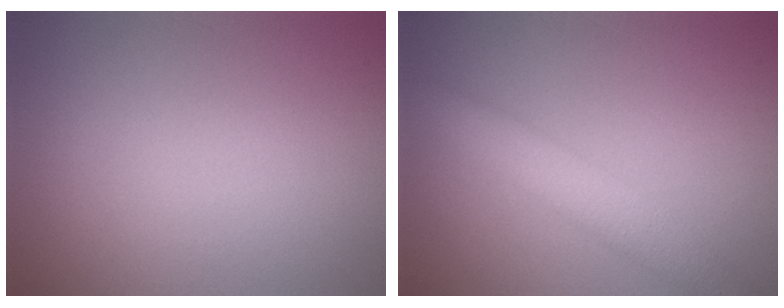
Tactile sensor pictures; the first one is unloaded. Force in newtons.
{"total": 3.5, "press": 3.5, "slide": 0.3}